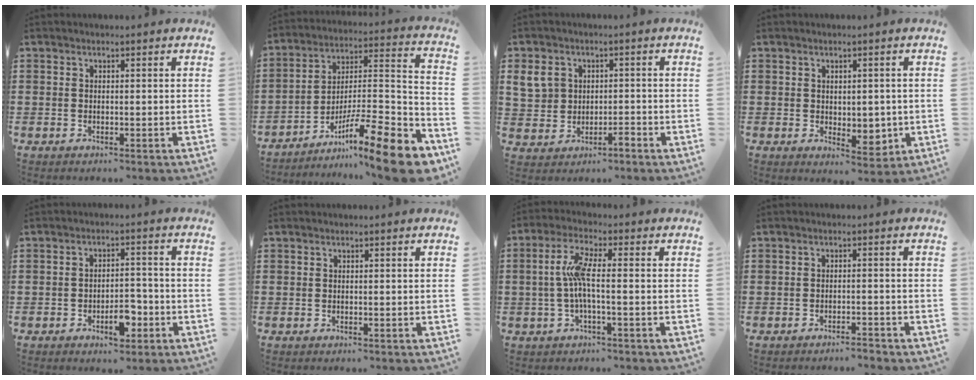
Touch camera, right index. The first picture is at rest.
{"total": 14.7, "force": [-10.1, 1.7, 10.6], "torque": [-0.146, 0.019, -0.179]}
{"total": 4.3, "force": [0.3, 3.8, 1.9], "torque": [-0.065, 0.006, 0.001]}
{"total": 3.5, "force": [0.2, 2.6, 2.4], "torque": [-0.033, 0.000, 0.002]}
{"total": 5.1, "force": [-2.4, 2.3, 3.8], "torque": [-0.059, 0.011, -0.042]}
{"total": 0.0}
{"total": 6.1, "force": [-0.5, 1.0, 6.0], "torque": [-0.130, -0.007, -0.020]}
{"total": 2.0, "force": [-1.9, -0.3, 0.4], "torque": [-0.009, 0.000, -0.040]}